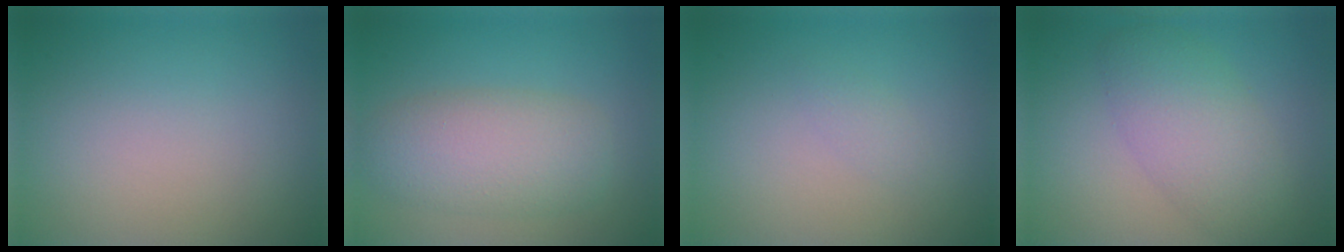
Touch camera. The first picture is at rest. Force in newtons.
{"total": 5.4, "press": 5.4, "slide": 0.2}
{"total": 0.9, "press": 0.9, "slide": 0.0}
{"total": 5.0, "press": 5.0, "slide": 0.4}